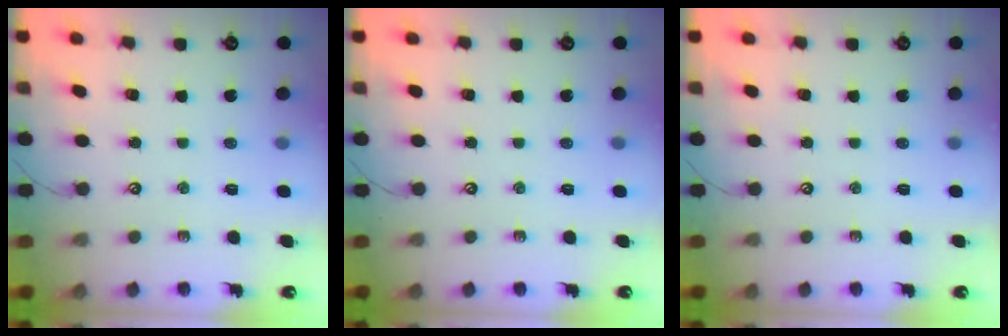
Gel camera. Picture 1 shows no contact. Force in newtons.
{"total": 0.0}
{"total": 0.0}